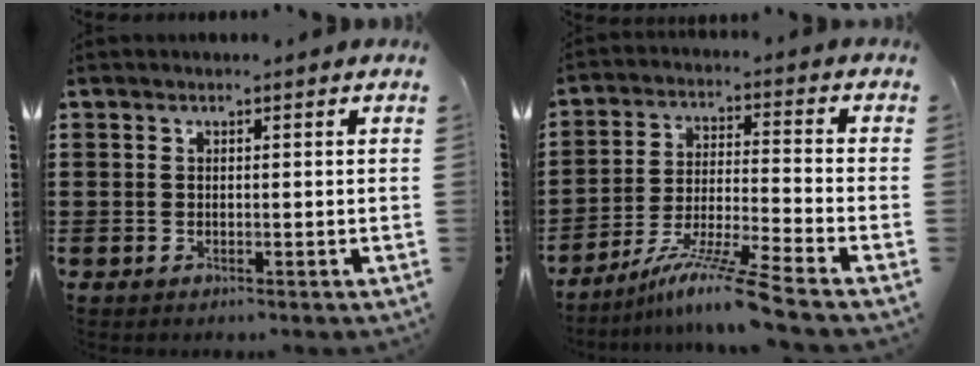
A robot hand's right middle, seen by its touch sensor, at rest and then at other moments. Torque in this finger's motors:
{"motor_torque": [1.62, -0.52, 0.31, 0.16]}